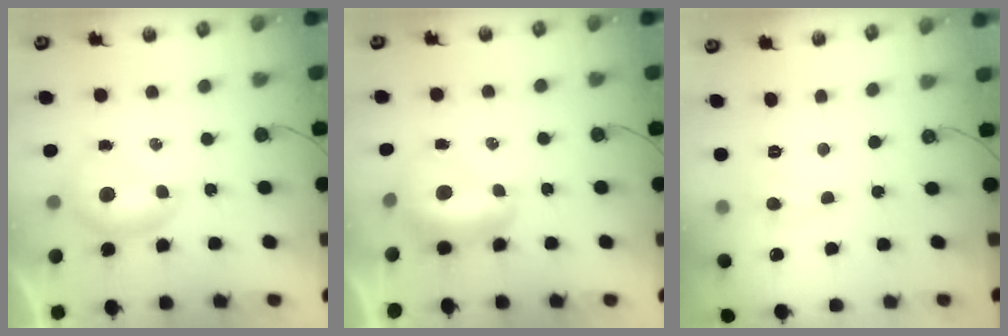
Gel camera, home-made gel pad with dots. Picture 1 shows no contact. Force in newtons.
{"total": 1.8, "press": 1.6, "slide": 0.8}
{"total": 2.5, "press": 2.4, "slide": 0.8}